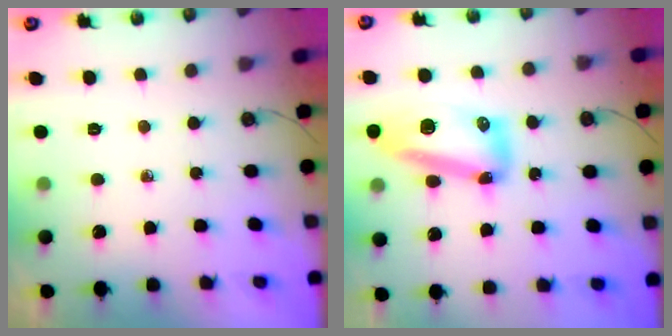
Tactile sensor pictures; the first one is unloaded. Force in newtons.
{"total": 13.6, "press": 13.6, "slide": 1.3}